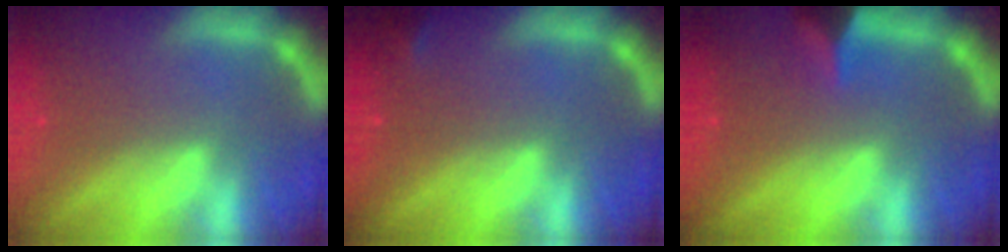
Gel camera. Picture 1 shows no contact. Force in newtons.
{"total": 0.9}
{"total": 2.9}